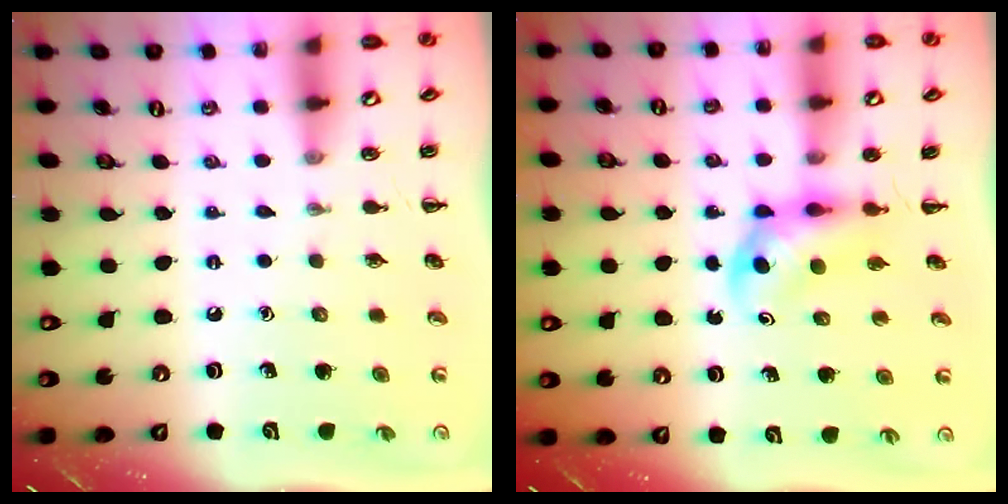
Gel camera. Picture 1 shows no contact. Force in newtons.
{"total": 4.3, "press": 4.1, "slide": 1.0}